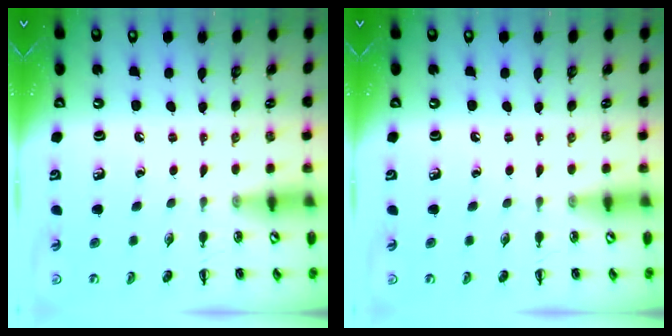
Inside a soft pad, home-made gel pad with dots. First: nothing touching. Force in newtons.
{"total": 0.0}